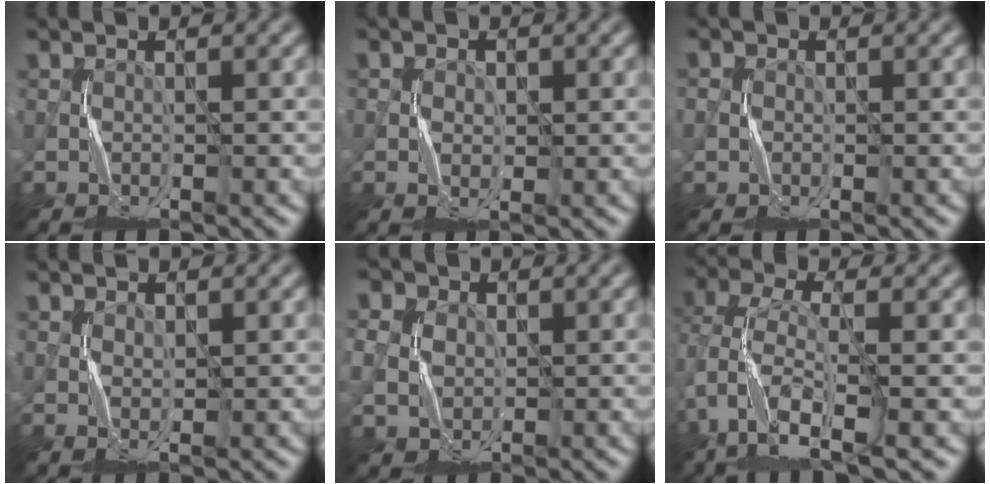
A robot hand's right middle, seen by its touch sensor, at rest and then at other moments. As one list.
[{"total": 0.9, "force": [0.0, 0.8, 0.5], "torque": [-0.007, 0.001, -0.001]}, {"total": 1.0, "force": [-0.2, 1.0, 0.2], "torque": [-0.005, -0.001, -0.005]}, {"total": 0.6, "force": [0.4, 0.3, 0.4], "torque": [-0.012, -0.001, 0.010]}, {"total": 6.1, "force": [2.0, 5.0, 2.9], "torque": [-0.074, 0.027, 0.019]}, {"total": 5.8, "force": [-2.8, 1.9, 4.8], "torque": [-0.108, 0.005, -0.065]}]